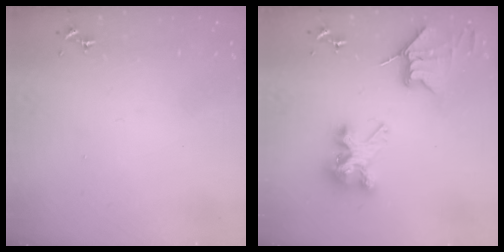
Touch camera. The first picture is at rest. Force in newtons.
{"total": 10.1, "press": 10.1, "slide": 0.4}